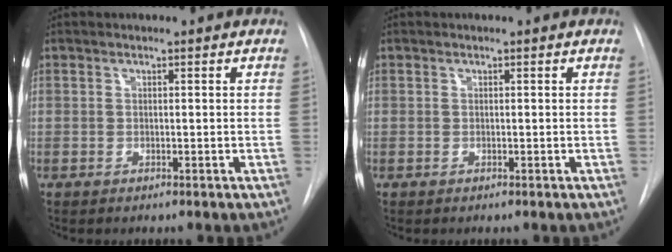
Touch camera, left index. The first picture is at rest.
{"total": 0.0}